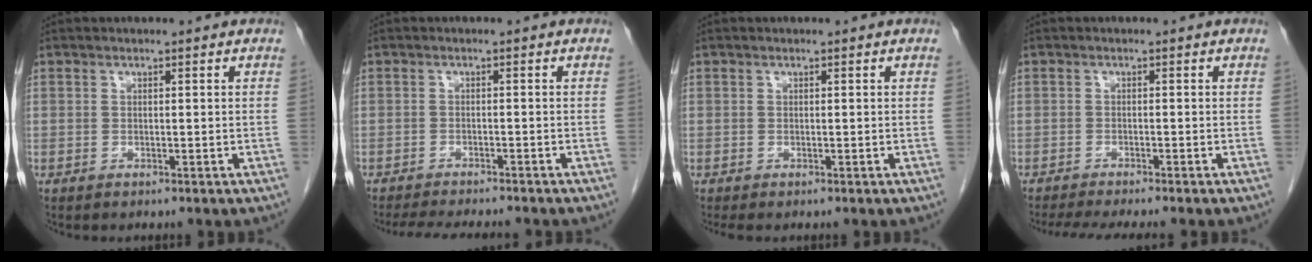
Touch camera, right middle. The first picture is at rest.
{"total": 9.4, "force": [-8.5, 1.2, 3.8], "torque": [-0.059, -0.015, -0.117]}
{"total": 0.0}
{"total": 7.2, "force": [-6.2, -0.1, 3.6], "torque": [-0.049, -0.017, -0.096]}